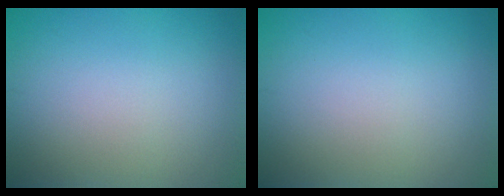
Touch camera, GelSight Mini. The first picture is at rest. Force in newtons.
{"total": 0.0}